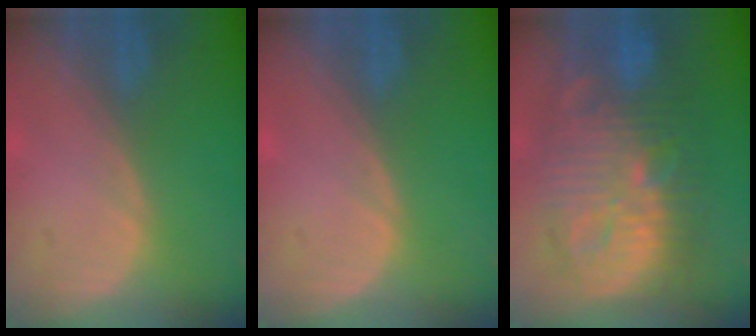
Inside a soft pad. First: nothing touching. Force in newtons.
{"total": 0.0}
{"total": 13.7, "press": 13.6, "slide": 1.2}